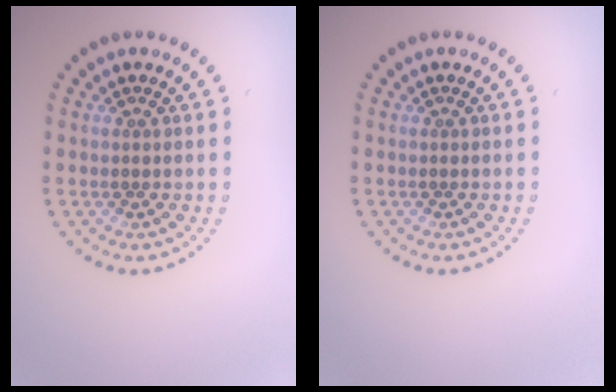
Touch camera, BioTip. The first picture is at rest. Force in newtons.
{"total": 0.0}